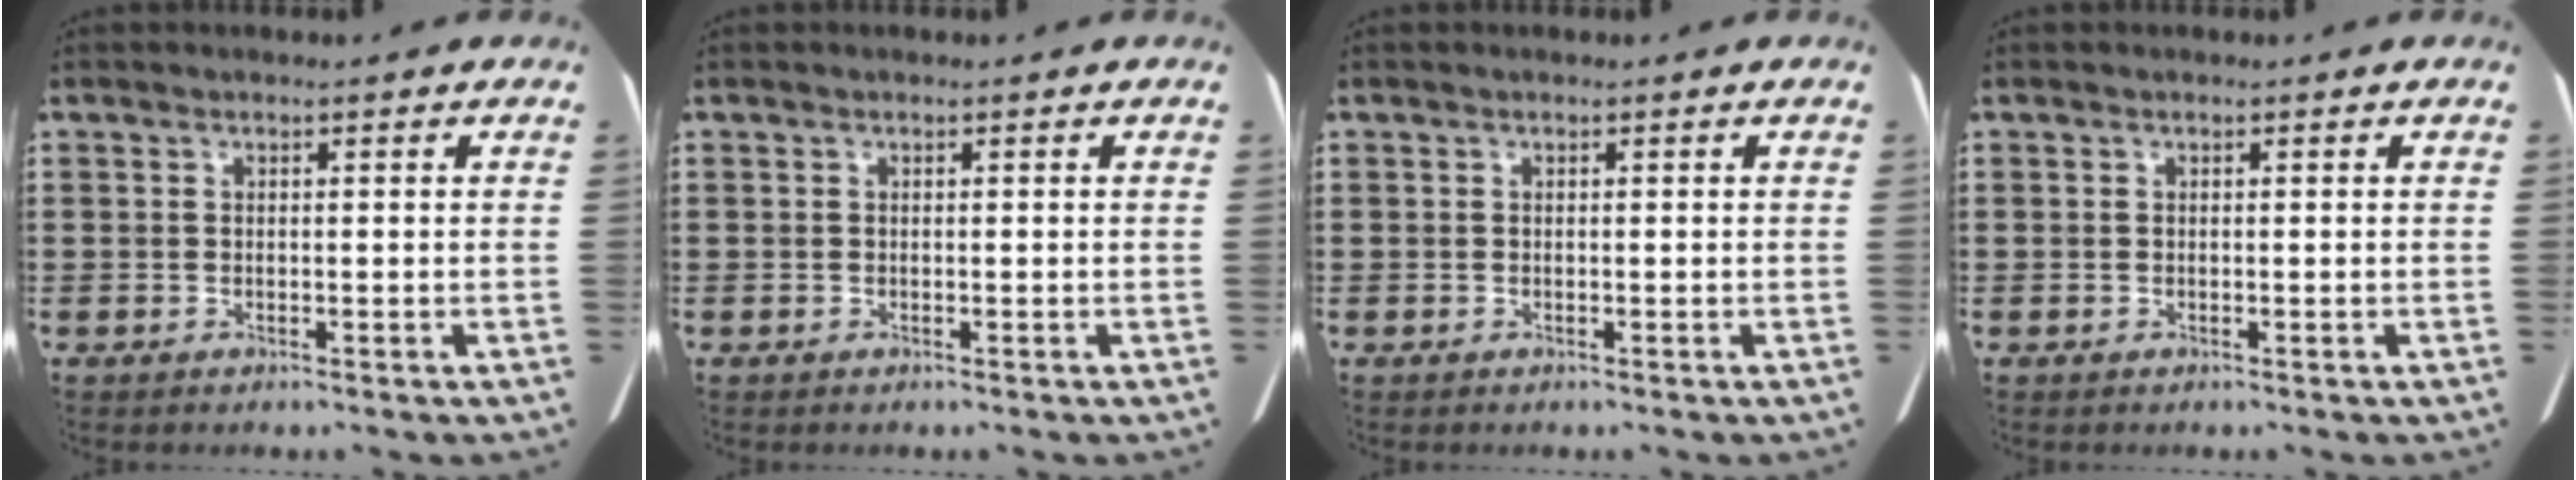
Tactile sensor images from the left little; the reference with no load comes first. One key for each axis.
{"total": 0.0}
{"total": 0.0}
{"total": 0.0}